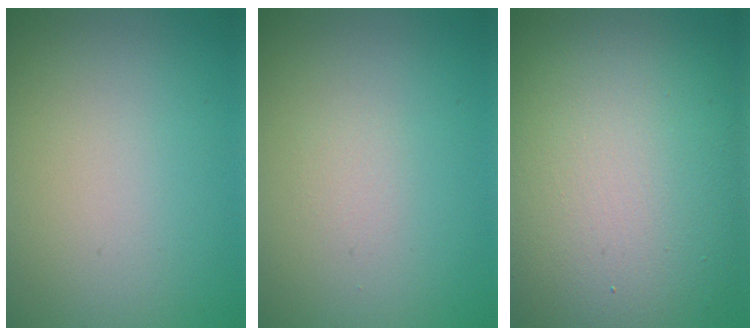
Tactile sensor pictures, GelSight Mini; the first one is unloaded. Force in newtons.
{"total": 0.6, "press": 0.6, "slide": 0.1}
{"total": 15.3, "press": 15.3, "slide": 1.1}